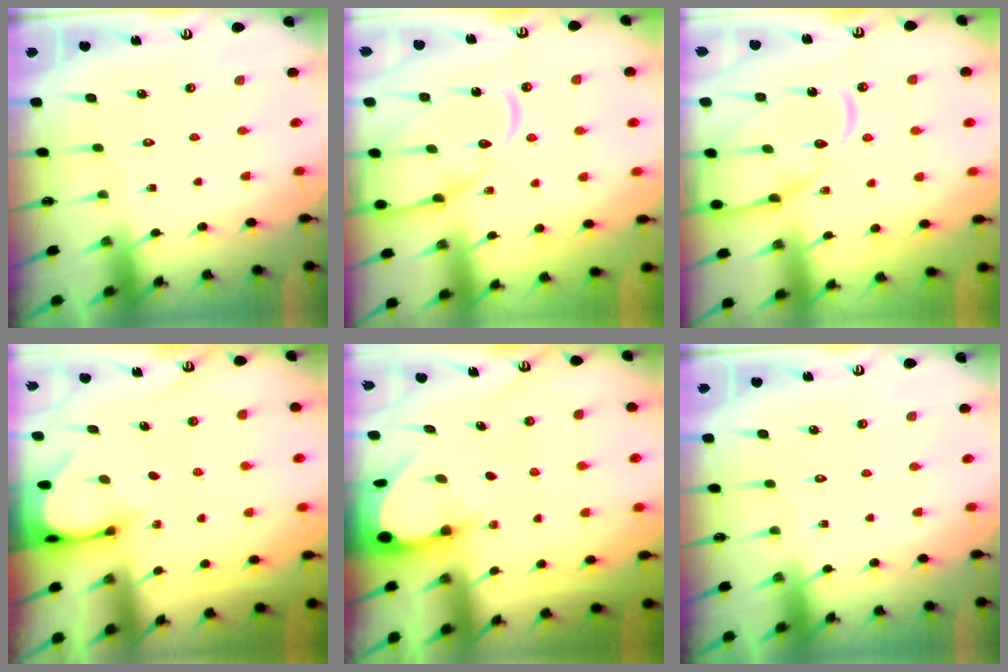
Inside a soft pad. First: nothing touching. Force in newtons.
{"total": 14.6, "press": 14.5, "slide": 1.3}
{"total": 14.6, "press": 14.5, "slide": 1.3}
{"total": 3.2, "press": 3.2, "slide": 0.3}
{"total": 3.3, "press": 3.3, "slide": 0.2}
{"total": 0.0}